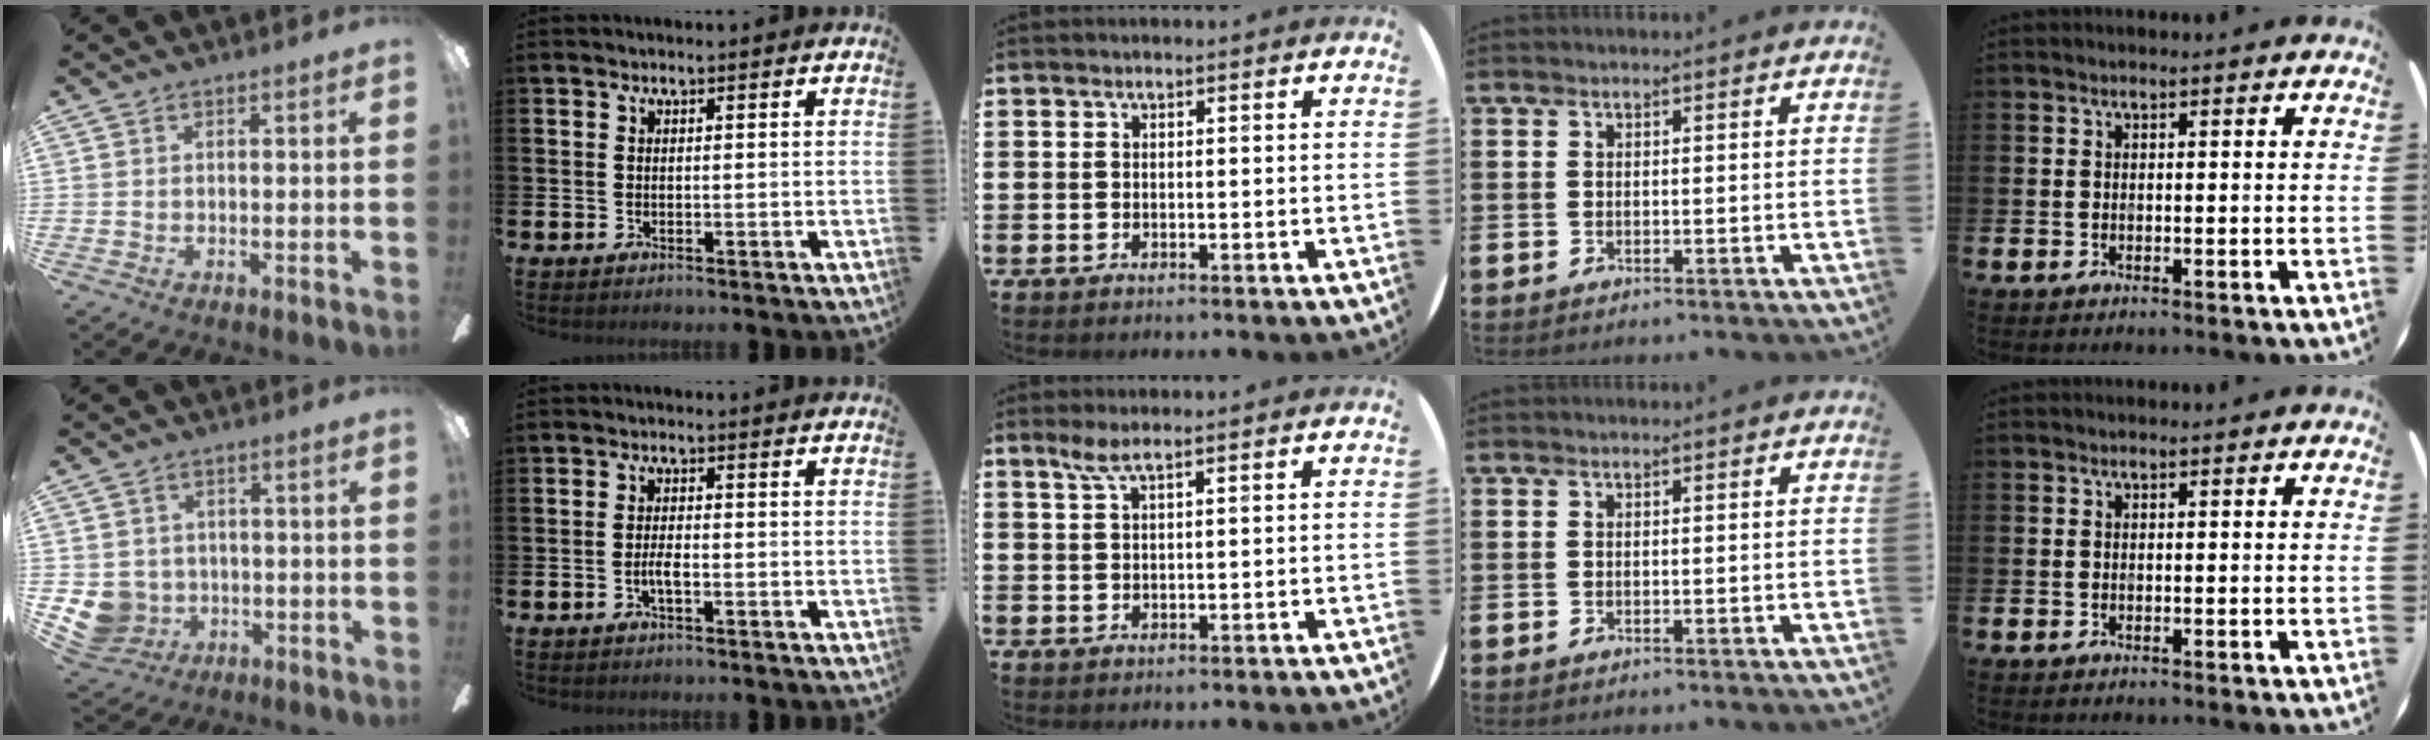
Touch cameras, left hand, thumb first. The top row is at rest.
{"thumb": {"total": 6.5, "force": [-0.5, 6.4, 1.4], "torque": [-0.068, -0.006, -0.007]}, "index": {"total": 1.9, "force": [-0.7, 0.5, 1.6], "torque": [-0.025, 0.001, -0.016]}, "middle": {"total": 2.3, "force": [1.5, 0.0, 1.7], "torque": [-0.037, 0.001, 0.027]}}